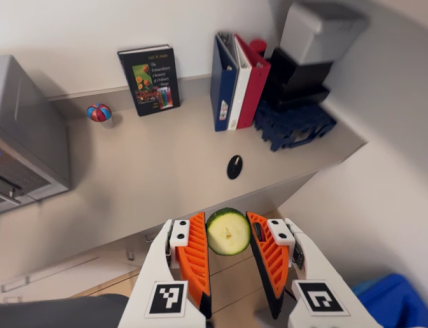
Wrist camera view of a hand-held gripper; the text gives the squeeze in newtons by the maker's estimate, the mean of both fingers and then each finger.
{"total": 6.0, "left": 5.9, "right": 6.2}